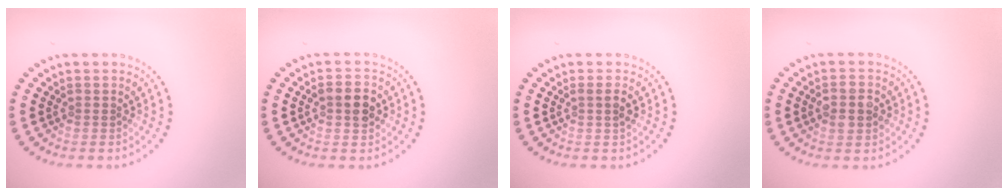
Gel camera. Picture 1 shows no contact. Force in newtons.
{"total": 2.9, "press": 2.9, "slide": 0.1}
{"total": 1.2, "press": 1.0, "slide": 0.7}
{"total": 2.8, "press": 2.8, "slide": 0.2}